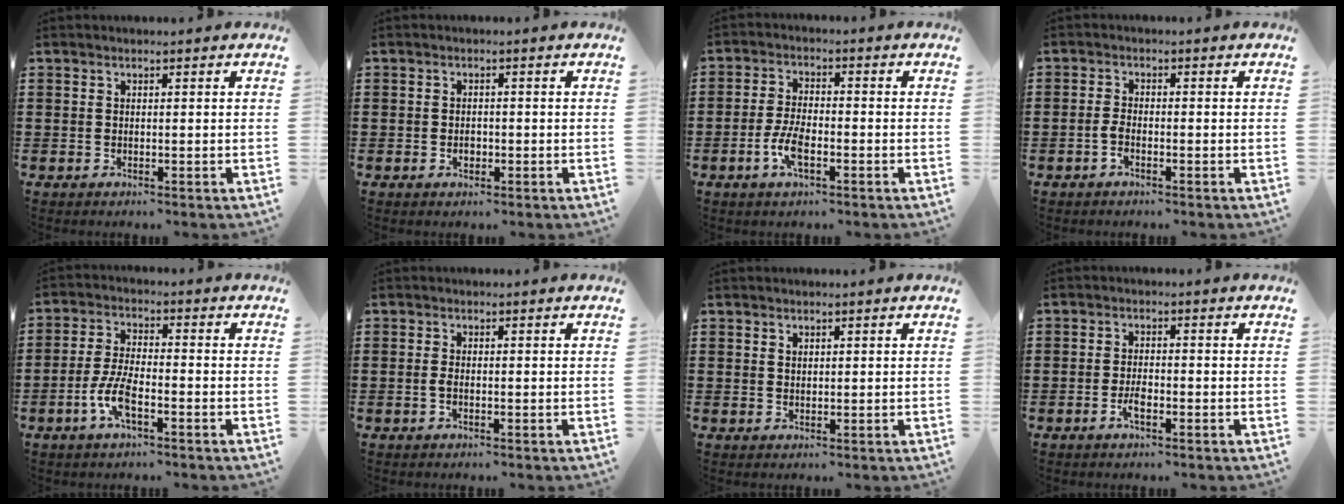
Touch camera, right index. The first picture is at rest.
{"total": 1.3, "force": [-0.4, 0.9, 0.8], "torque": [-0.017, 0.000, -0.008]}
{"total": 5.0, "force": [-2.0, 2.0, 4.1], "torque": [-0.104, -0.004, -0.045]}
{"total": 2.0, "force": [-1.1, 0.7, 1.6], "torque": [-0.038, -0.001, -0.023]}
{"total": 6.1, "force": [-2.7, 1.9, 5.2], "torque": [-0.125, -0.011, -0.057]}
{"total": 1.2, "force": [-0.4, 0.4, 1.1], "torque": [-0.028, -0.004, -0.009]}
{"total": 0.8, "force": [0.6, 0.5, 0.2], "torque": [-0.006, 0.002, 0.012]}
{"total": 2.5, "force": [-1.3, 0.8, 2.1], "torque": [-0.043, 0.000, -0.026]}